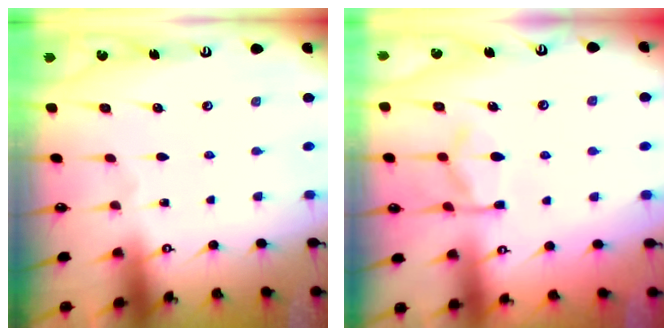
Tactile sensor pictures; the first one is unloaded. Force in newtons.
{"total": 5.9, "press": 5.7, "slide": 1.8}